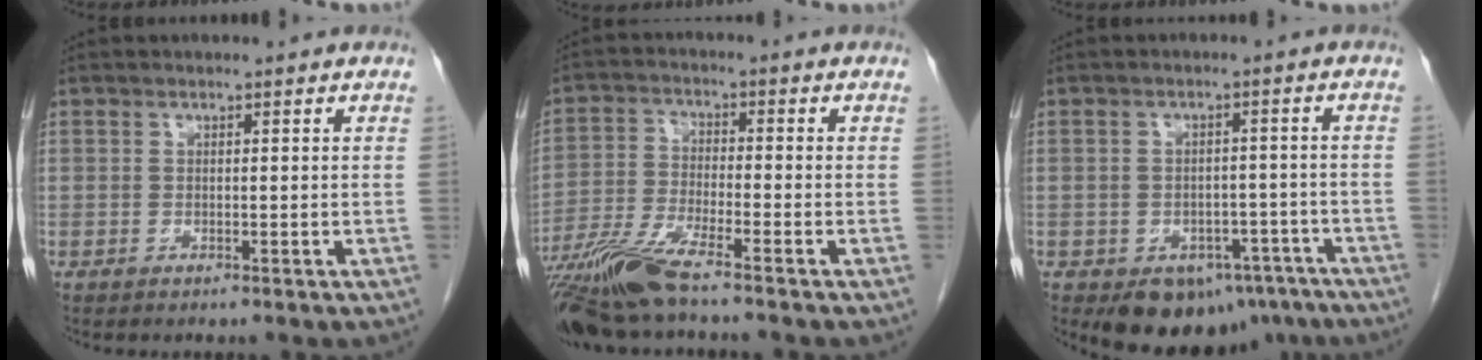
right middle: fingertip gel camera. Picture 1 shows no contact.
{"total": 9.3, "force": [-7.2, -0.1, 5.8], "torque": [-0.119, -0.028, -0.140]}
{"total": 10.5, "force": [-7.1, 6.4, 4.4], "torque": [-0.038, 0.013, -0.093]}